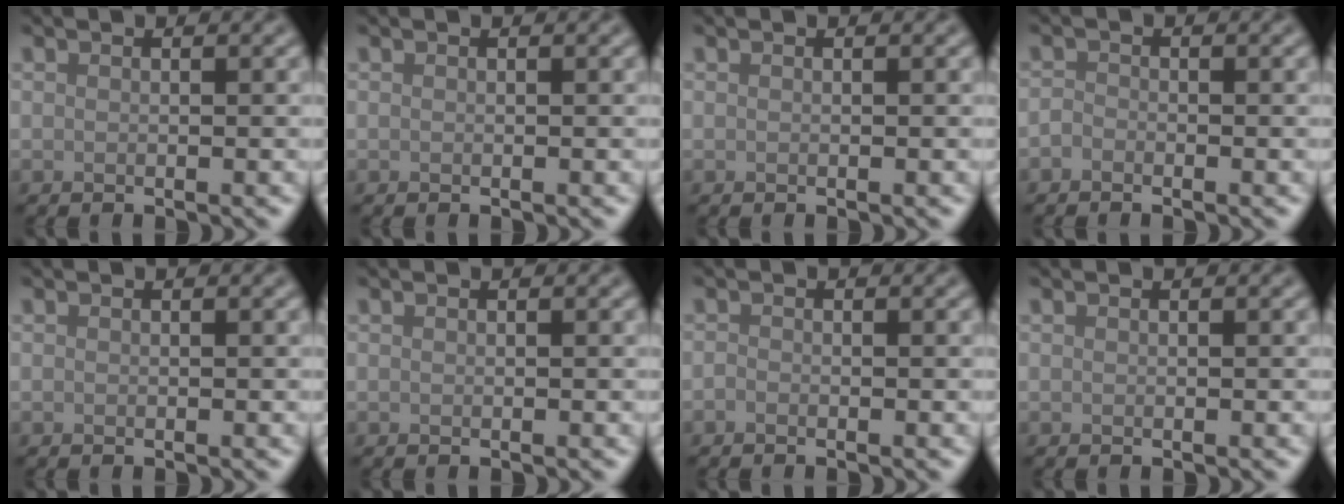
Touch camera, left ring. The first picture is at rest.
{"total": 0.0}
{"total": 0.0}
{"total": 0.9, "force": [-0.7, 0.5, 0.3], "torque": [-0.004, -0.001, -0.016]}
{"total": 0.0}
{"total": 0.0}
{"total": 0.5, "force": [-0.4, 0.2, 0.2], "torque": [-0.002, -0.003, -0.009]}
{"total": 0.0}